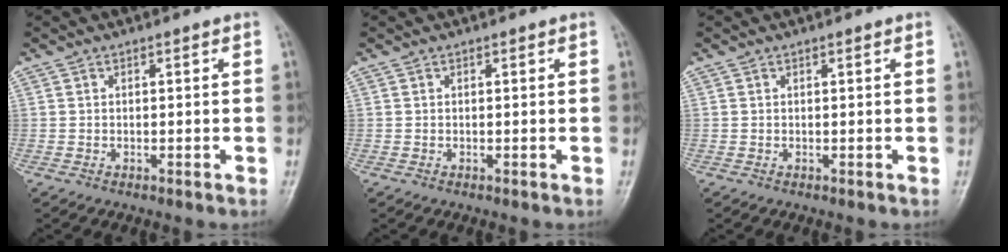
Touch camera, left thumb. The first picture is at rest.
{"total": 0.0}
{"total": 0.0}